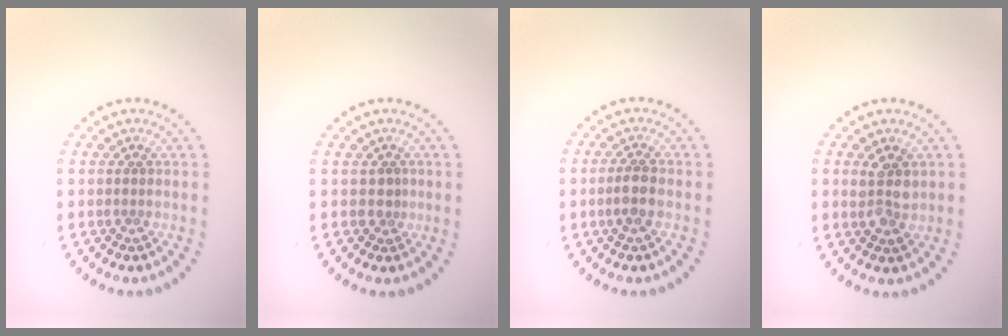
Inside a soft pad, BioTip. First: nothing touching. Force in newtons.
{"total": 0.7, "press": 0.5, "slide": 0.6}
{"total": 1.9, "press": 1.8, "slide": 0.7}
{"total": 2.6, "press": 2.5, "slide": 0.8}